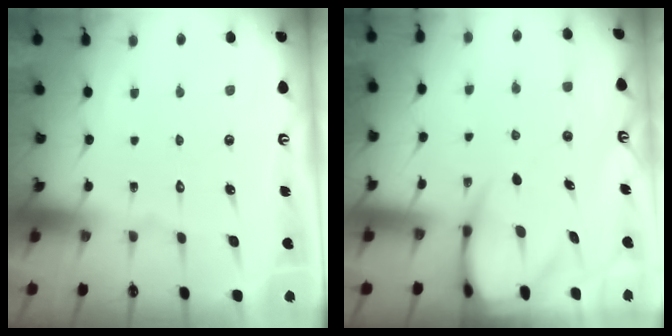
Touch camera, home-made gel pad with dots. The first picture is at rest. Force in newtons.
{"total": 6.3, "press": 6.3, "slide": 0.8}